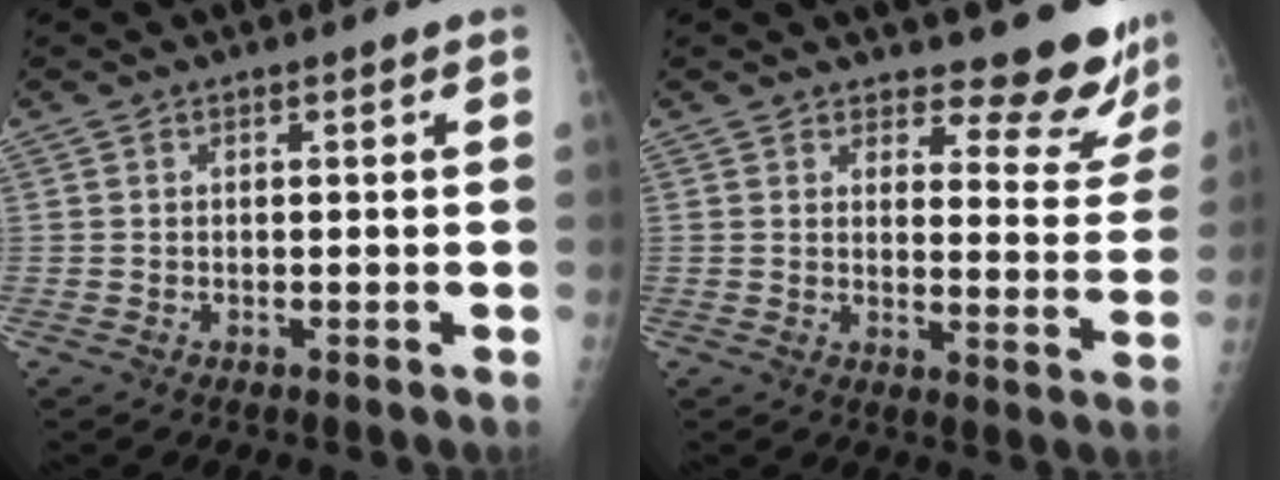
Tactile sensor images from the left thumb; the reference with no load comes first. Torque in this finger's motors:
{"motor_torque": [0.04, 0.13, -0.25, -0.10, 0.08]}